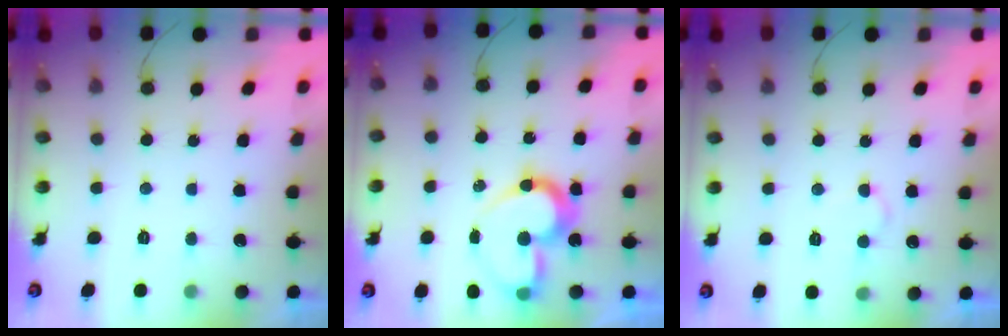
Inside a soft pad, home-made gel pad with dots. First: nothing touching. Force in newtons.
{"total": 13.1, "press": 13.0, "slide": 2.1}
{"total": 4.6, "press": 4.5, "slide": 0.4}